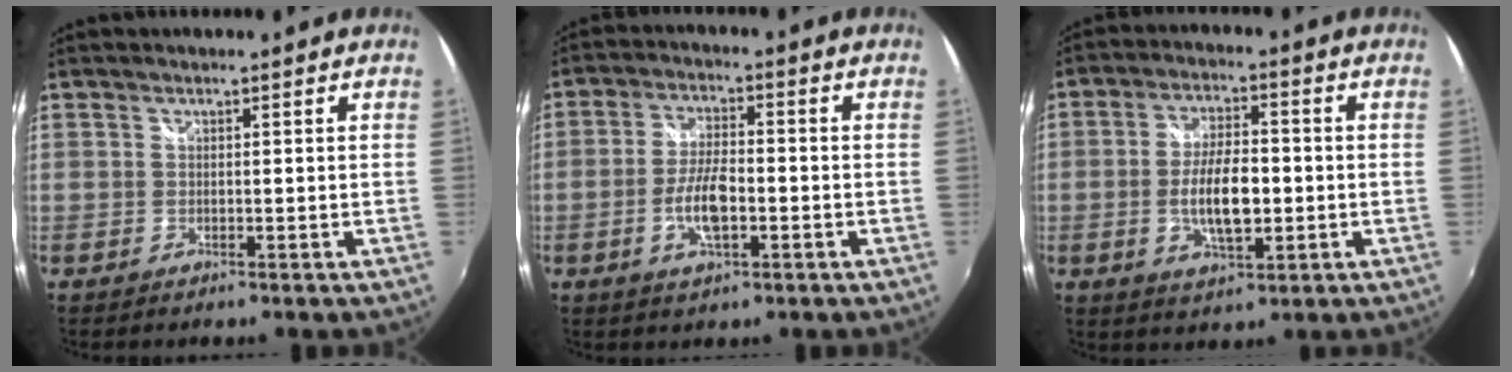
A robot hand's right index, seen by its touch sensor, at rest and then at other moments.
{"total": 7.3, "force": [-2.4, 2.6, 6.4], "torque": [-0.130, -0.002, -0.043]}
{"total": 9.6, "force": [-1.7, 3.9, 8.5], "torque": [-0.163, -0.003, -0.026]}